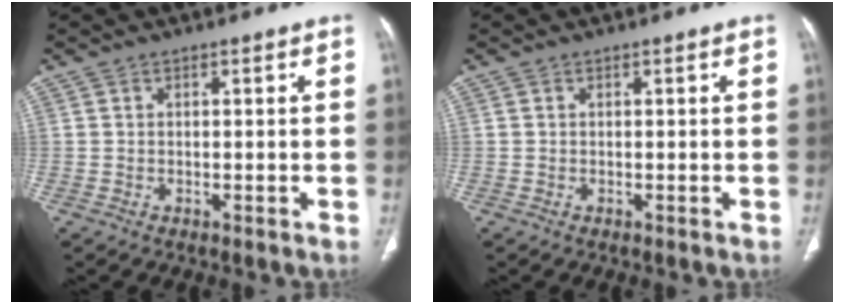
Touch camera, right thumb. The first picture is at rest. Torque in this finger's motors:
{"motor_torque": [0.35, 0.10, -0.31, 0.19, 0.04]}